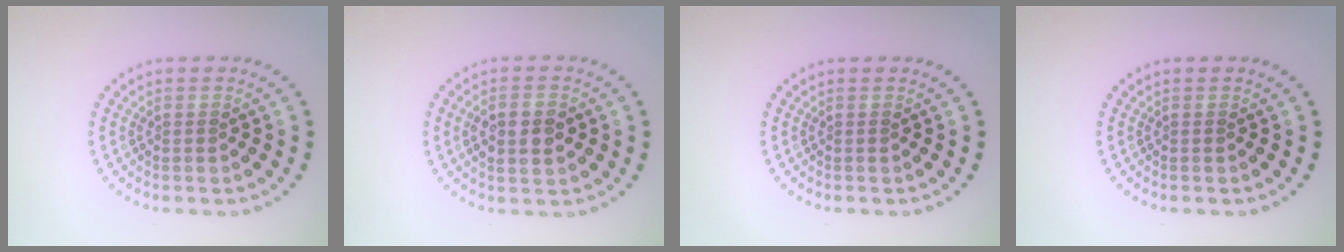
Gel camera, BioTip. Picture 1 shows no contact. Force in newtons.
{"total": 2.9, "press": 2.9, "slide": 0.4}
{"total": 0.0}
{"total": 0.0}